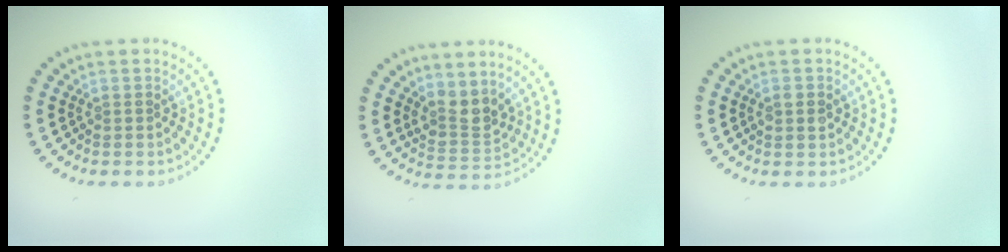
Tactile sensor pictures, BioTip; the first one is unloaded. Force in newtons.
{"total": 2.5, "press": 1.9, "slide": 1.6}
{"total": 1.0, "press": 1.0, "slide": 0.2}